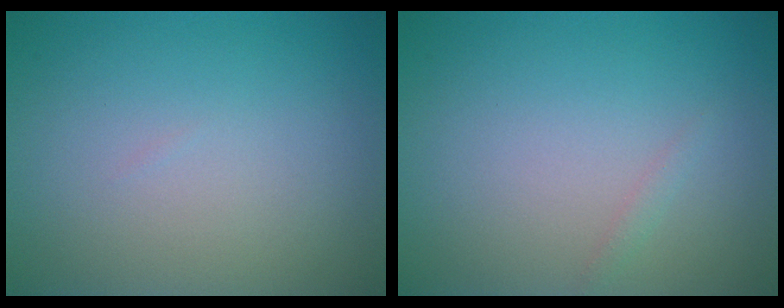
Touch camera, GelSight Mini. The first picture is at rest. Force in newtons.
{"total": 0.5, "press": 0.5, "slide": 0.0}